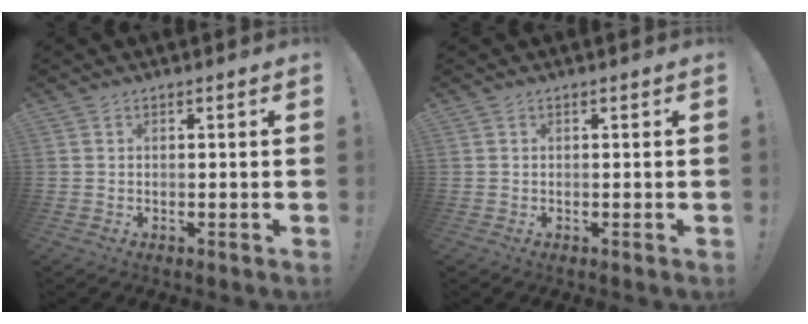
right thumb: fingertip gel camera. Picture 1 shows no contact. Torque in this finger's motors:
{"motor_torque": [0.00, 0.00, 0.00, 0.00, 0.00]}